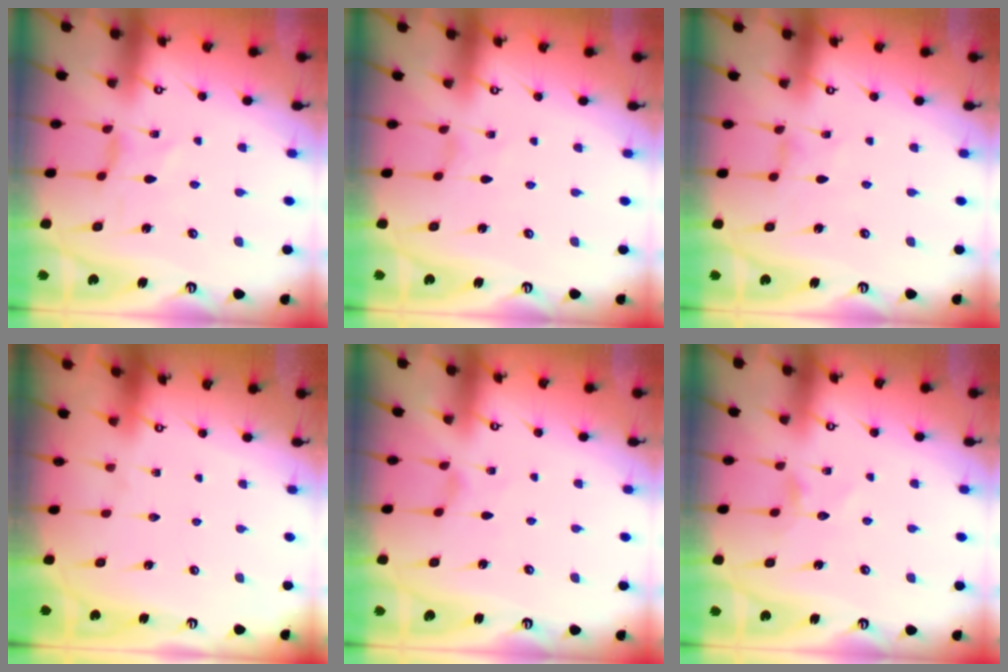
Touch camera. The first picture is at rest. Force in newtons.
{"total": 0.0}
{"total": 0.0}
{"total": 0.0}
{"total": 0.0}
{"total": 3.4, "press": 3.4, "slide": 0.3}